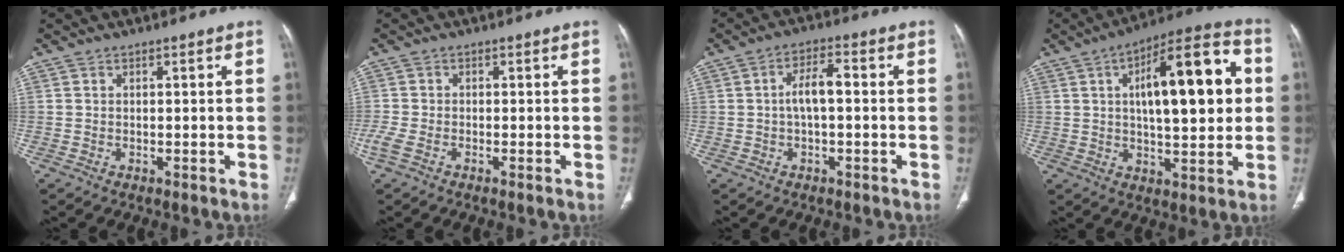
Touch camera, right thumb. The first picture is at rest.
{"total": 2.8, "force": [-1.5, 1.2, 2.1], "torque": [-0.063, -0.001, -0.035]}
{"total": 5.0, "force": [-0.1, 2.1, 4.6], "torque": [-0.086, 0.018, -0.005]}
{"total": 20.5, "force": [3.7, 7.6, 18.7], "torque": [-0.247, 0.019, 0.048]}